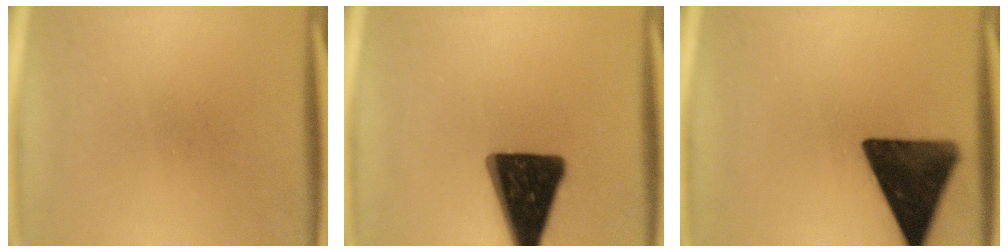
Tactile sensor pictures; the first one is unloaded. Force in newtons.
{"total": 17.6}
{"total": 14.9}